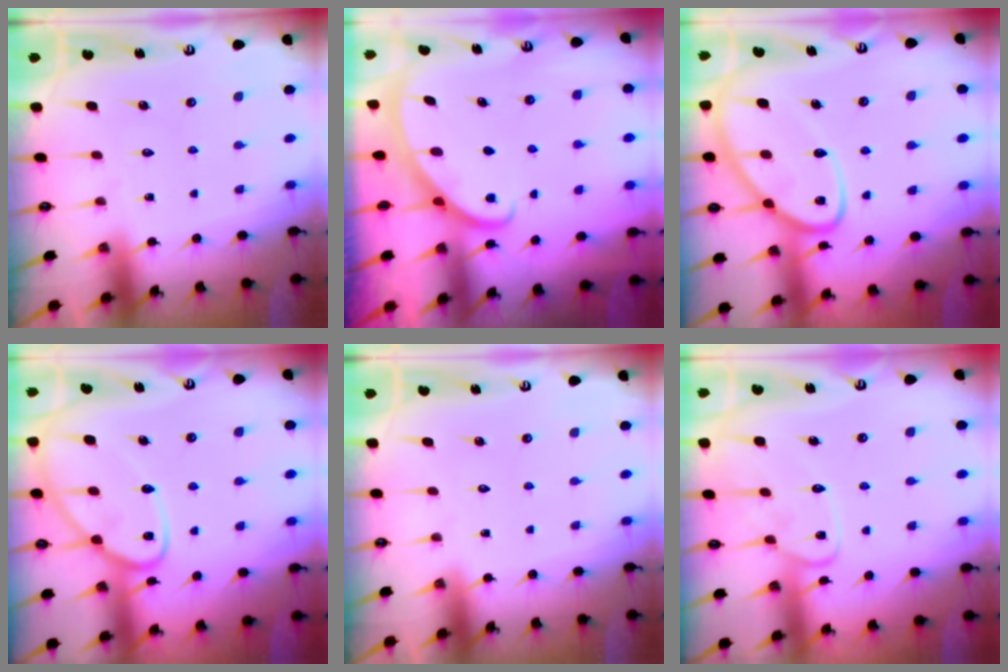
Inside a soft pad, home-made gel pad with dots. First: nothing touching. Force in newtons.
{"total": 3.1, "press": 3.1, "slide": 0.1}
{"total": 14.2, "press": 14.1, "slide": 1.0}
{"total": 15.0, "press": 14.9, "slide": 0.9}
{"total": 0.0}
{"total": 11.3, "press": 11.2, "slide": 0.4}